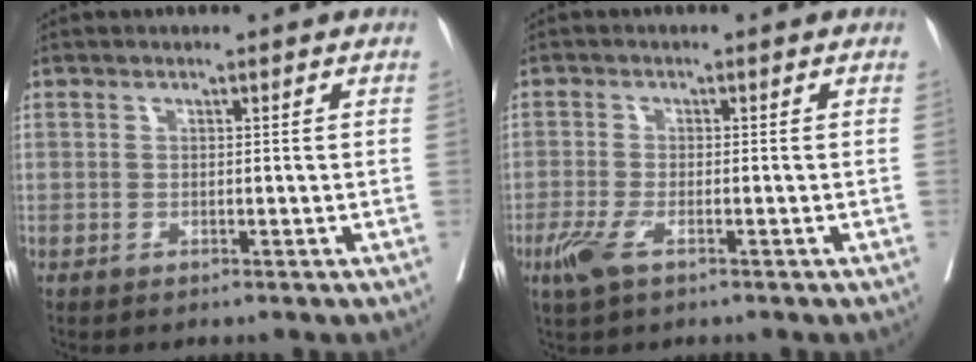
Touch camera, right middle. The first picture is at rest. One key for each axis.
{"total": 3.4, "fx": -1.9, "fy": 1.0, "fz": 2.7, "tx": -0.064, "ty": -0.006, "tz": -0.037}